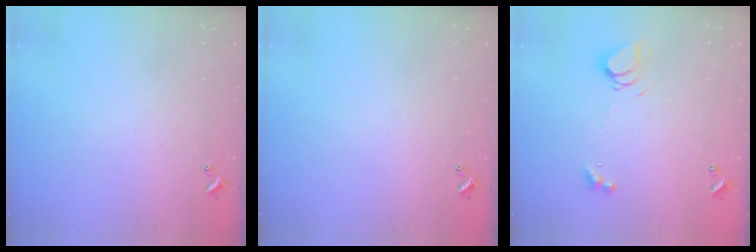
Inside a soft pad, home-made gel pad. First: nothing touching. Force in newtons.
{"total": 0.0}
{"total": 5.5, "press": 5.4, "slide": 0.8}